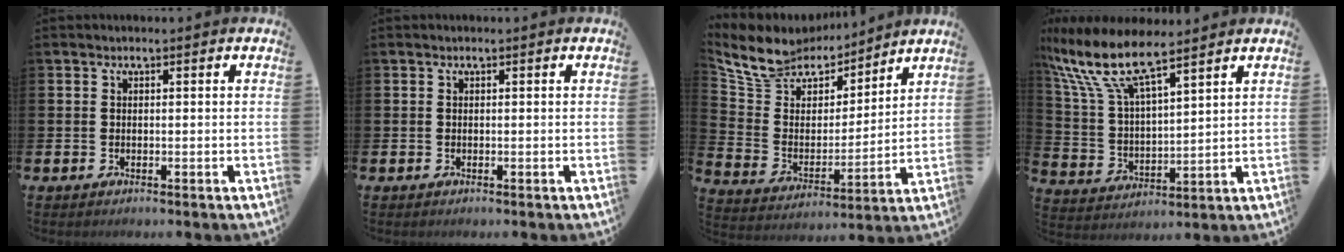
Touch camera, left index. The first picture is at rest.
{"total": 0.0}
{"total": 9.7, "force": [8.9, 3.6, 1.2], "torque": [-0.080, -0.063, 0.162]}
{"total": 10.7, "force": [8.8, 2.3, 5.6], "torque": [-0.144, -0.041, 0.152]}